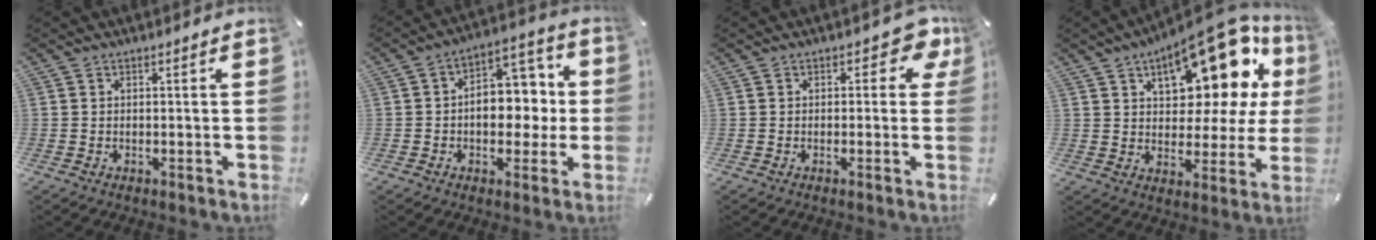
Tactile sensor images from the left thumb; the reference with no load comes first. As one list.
[{"total": 11.1, "force": [-0.7, 8.3, 7.3], "torque": [-0.090, 0.000, -0.009]}, {"total": 4.9, "force": [1.7, 2.9, 3.5], "torque": [-0.033, -0.005, 0.023]}, {"total": 21.3, "force": [11.4, 10.4, 14.7], "torque": [-0.201, -0.078, 0.190]}]